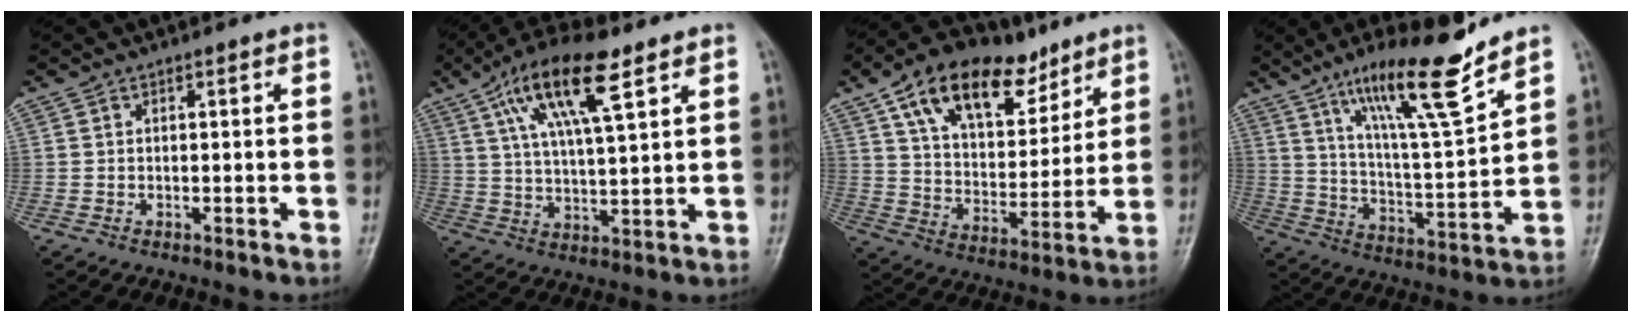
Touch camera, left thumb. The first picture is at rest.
{"total": 14.5, "force": [7.2, 4.4, 11.7], "torque": [-0.204, -0.011, 0.129]}
{"total": 20.0, "force": [11.8, 10.9, 11.9], "torque": [-0.153, -0.034, 0.203]}
{"total": 16.1, "force": [11.3, 2.1, 11.2], "torque": [-0.180, -0.069, 0.200]}